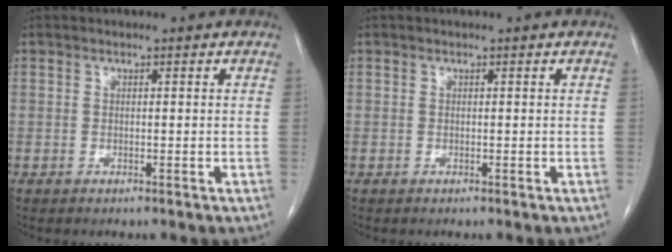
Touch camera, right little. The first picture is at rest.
{"total": 0.0}